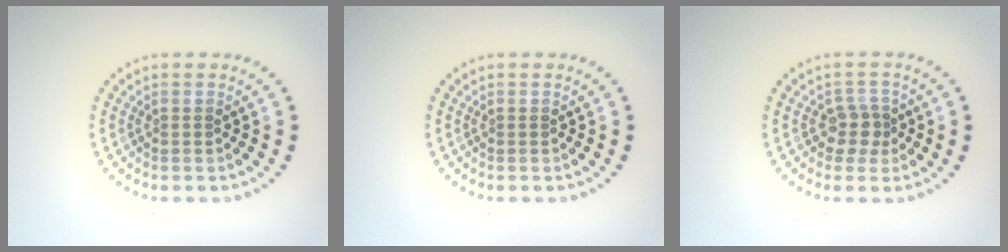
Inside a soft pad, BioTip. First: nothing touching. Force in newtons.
{"total": 0.0}
{"total": 2.2, "press": 1.8, "slide": 1.2}